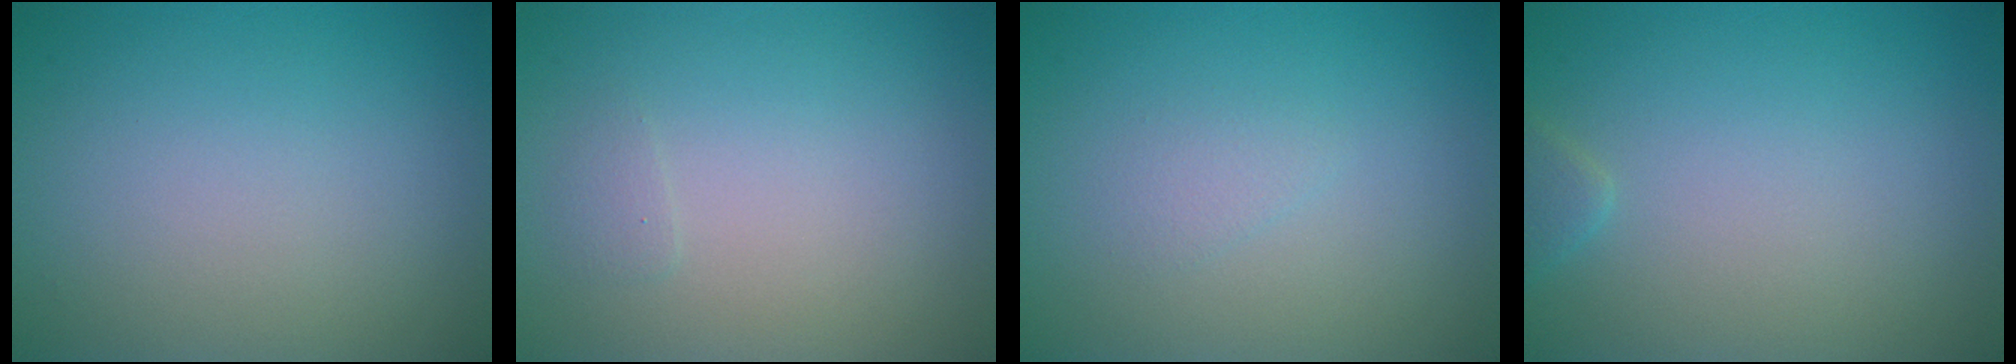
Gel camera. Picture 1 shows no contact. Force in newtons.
{"total": 0.5, "press": 0.5, "slide": 0.0}
{"total": 0.9, "press": 0.9, "slide": 0.1}
{"total": 1.0, "press": 1.0, "slide": 0.1}